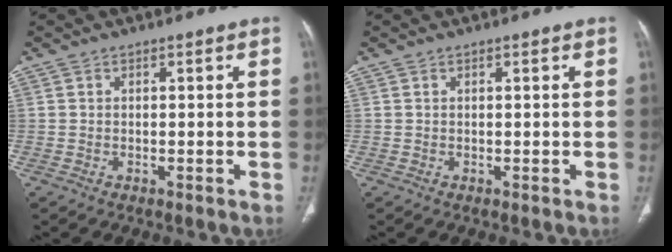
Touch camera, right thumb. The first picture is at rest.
{"total": 0.0}